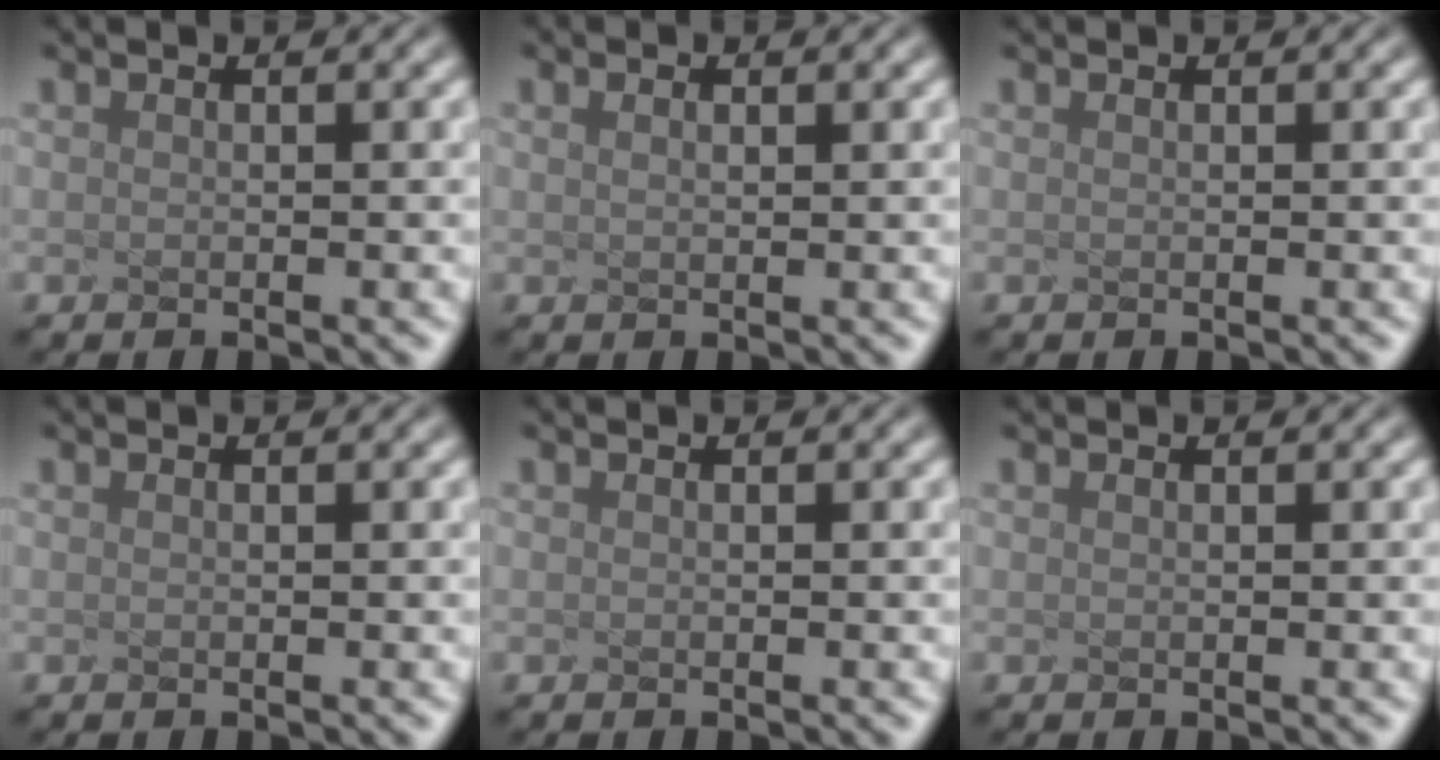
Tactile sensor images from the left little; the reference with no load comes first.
{"total": 0.0}
{"total": 0.0}
{"total": 0.0}
{"total": 0.0}
{"total": 0.0}